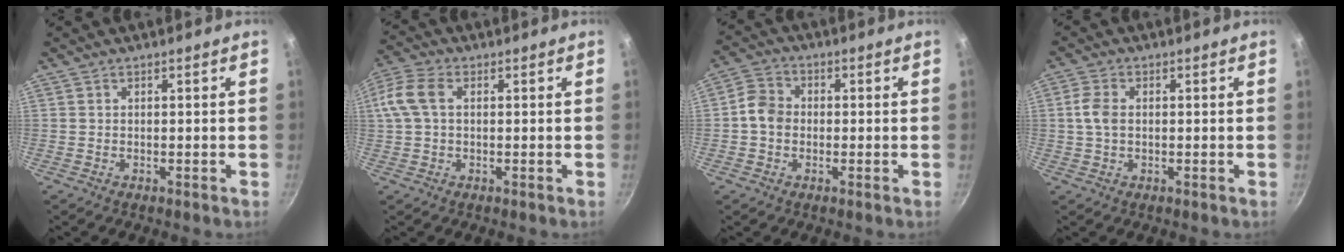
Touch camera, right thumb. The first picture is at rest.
{"total": 7.6, "force": [1.3, 4.8, 5.8], "torque": [-0.126, 0.020, 0.017]}
{"total": 5.4, "force": [-0.7, 4.5, 2.9], "torque": [-0.034, 0.015, -0.026]}
{"total": 4.0, "force": [0.2, 2.6, 3.0], "torque": [-0.064, 0.008, -0.001]}